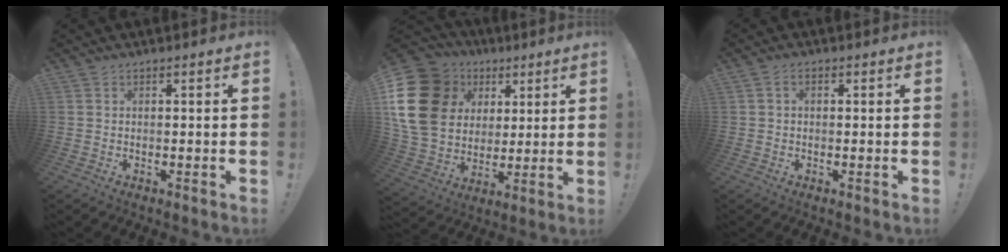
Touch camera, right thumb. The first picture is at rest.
{"total": 21.6, "force": [6.1, 17.0, 11.8], "torque": [-0.214, -0.023, 0.139]}
{"total": 1.8, "force": [0.1, 1.2, 1.3], "torque": [-0.016, 0.002, 0.001]}